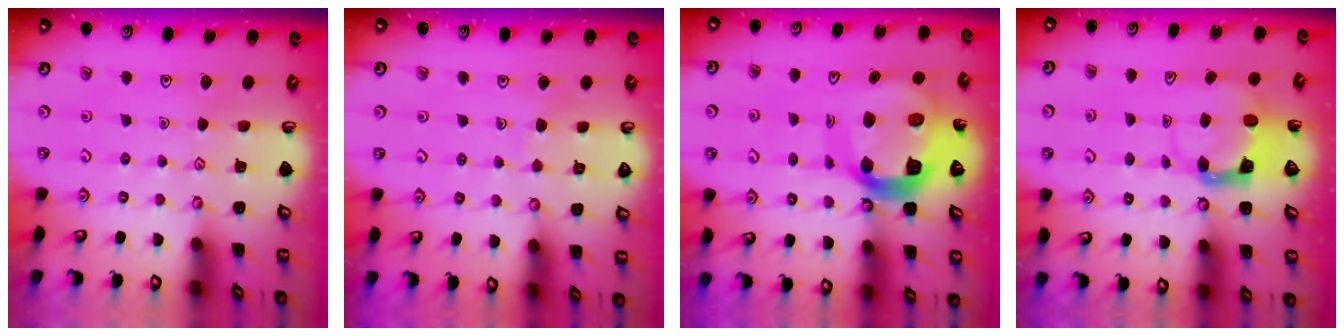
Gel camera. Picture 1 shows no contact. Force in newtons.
{"total": 2.2, "press": 2.2, "slide": 0.1}
{"total": 16.4, "press": 16.3, "slide": 1.8}
{"total": 3.8, "press": 3.8, "slide": 0.3}